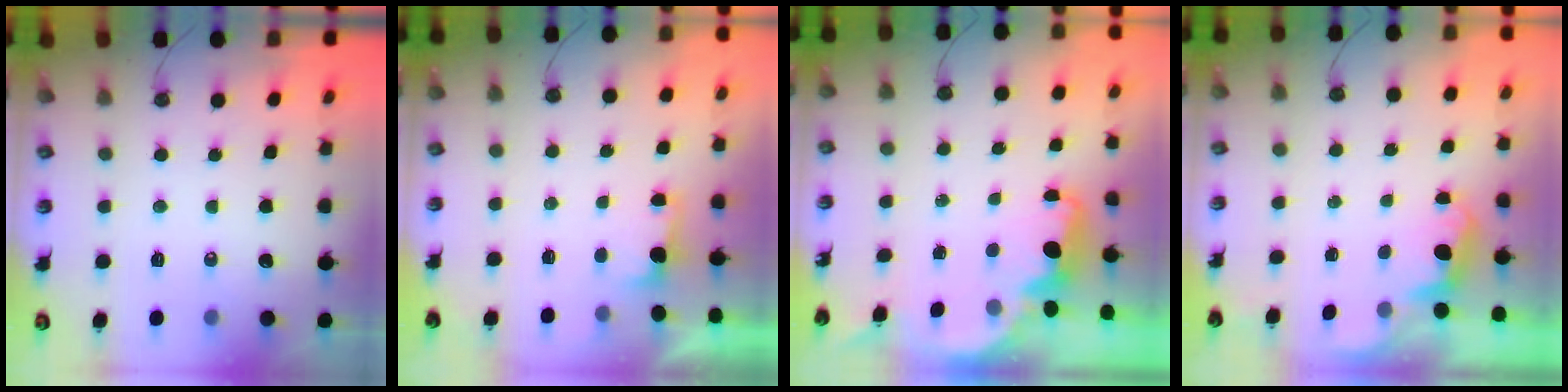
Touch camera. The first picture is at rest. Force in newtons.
{"total": 1.1, "press": 0.8, "slide": 0.7}
{"total": 2.3, "press": 2.2, "slide": 0.6}
{"total": 0.8, "press": 0.4, "slide": 0.7}